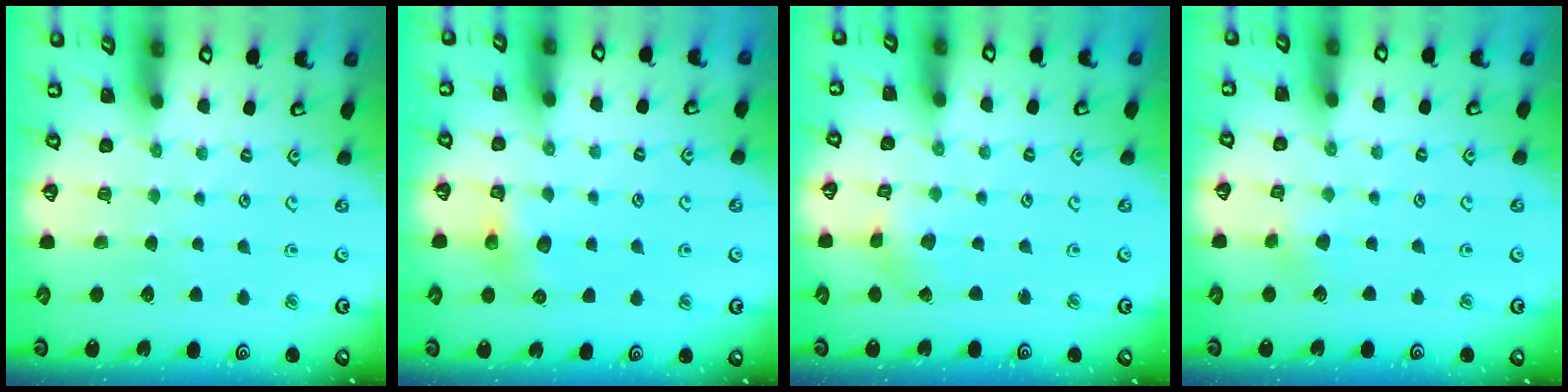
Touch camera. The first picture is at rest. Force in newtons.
{"total": 5.7, "press": 5.7, "slide": 0.7}
{"total": 1.5, "press": 1.4, "slide": 0.2}
{"total": 2.9, "press": 2.9, "slide": 0.3}